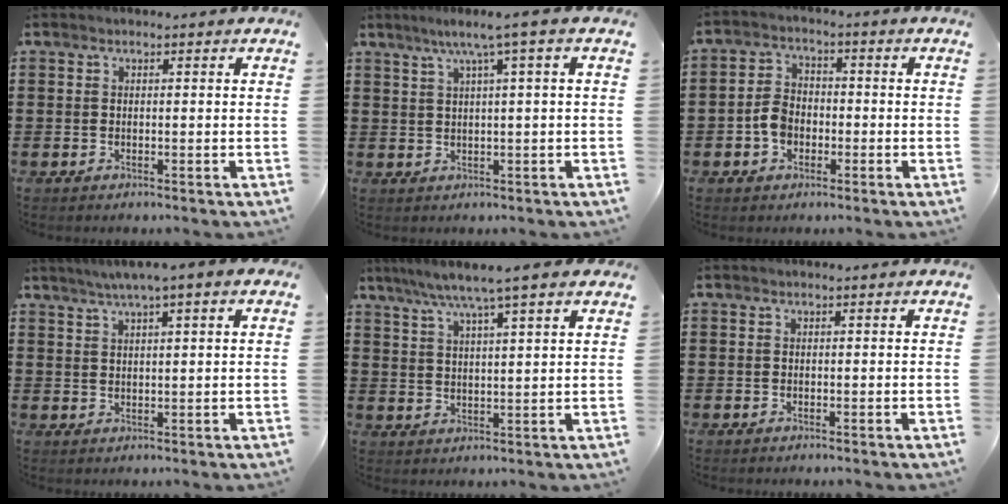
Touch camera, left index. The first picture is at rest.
{"total": 4.1, "force": [1.5, -0.4, 3.8], "torque": [-0.076, 0.000, 0.020]}
{"total": 4.4, "force": [-1.6, 3.3, 2.5], "torque": [-0.063, 0.006, -0.035]}
{"total": 3.1, "force": [1.9, -0.1, 2.4], "torque": [-0.050, 0.000, 0.033]}
{"total": 5.9, "force": [4.4, -0.2, 3.9], "torque": [-0.089, -0.014, 0.074]}
{"total": 0.0}